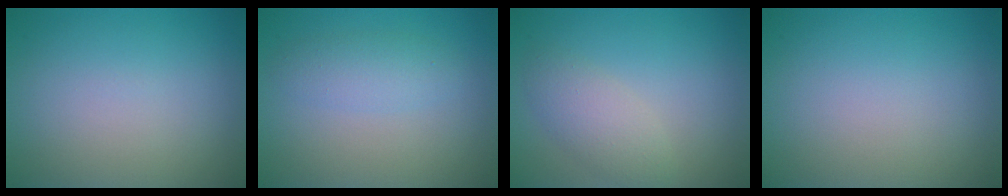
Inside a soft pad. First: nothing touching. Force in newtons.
{"total": 2.2, "press": 2.2, "slide": 0.1}
{"total": 2.8, "press": 2.8, "slide": 0.1}
{"total": 0.0}